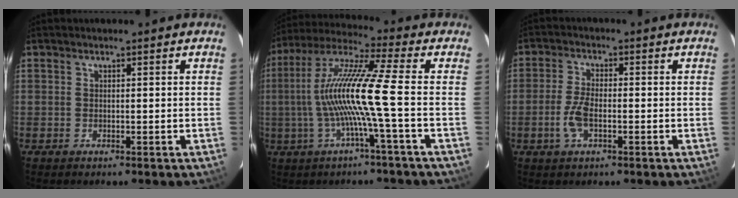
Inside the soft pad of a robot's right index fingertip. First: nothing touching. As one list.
[{"total": 13.2, "force": [-2.0, -1.5, 13.0], "torque": [-0.247, 0.005, -0.036]}, {"total": 5.4, "force": [-1.6, 2.3, 4.6], "torque": [-0.102, 0.001, -0.032]}]